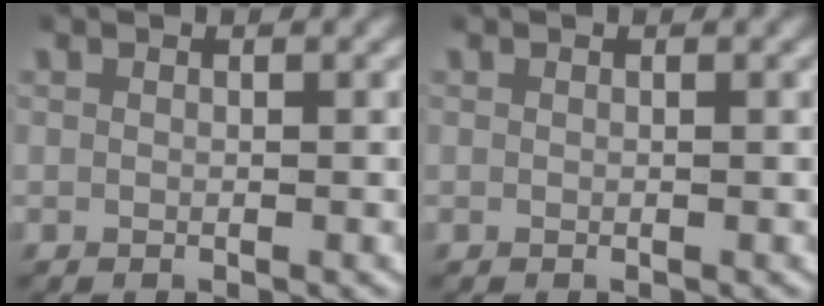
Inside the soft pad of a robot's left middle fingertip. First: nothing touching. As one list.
[{"total": 0.0}]